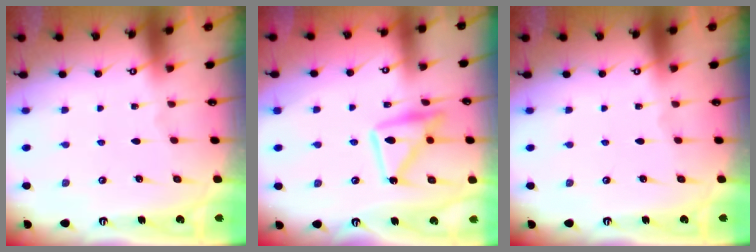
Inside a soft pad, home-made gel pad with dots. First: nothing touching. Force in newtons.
{"total": 14.0, "press": 13.9, "slide": 1.2}
{"total": 0.0}